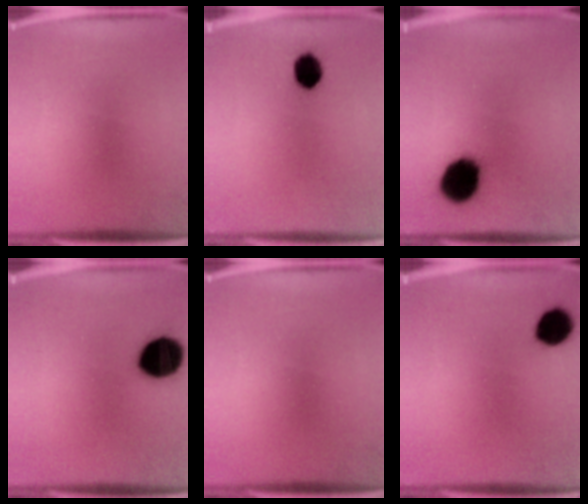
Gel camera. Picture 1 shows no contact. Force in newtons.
{"total": 5.7}
{"total": 13.7}
{"total": 14.9}
{"total": 0.0}
{"total": 8.0}